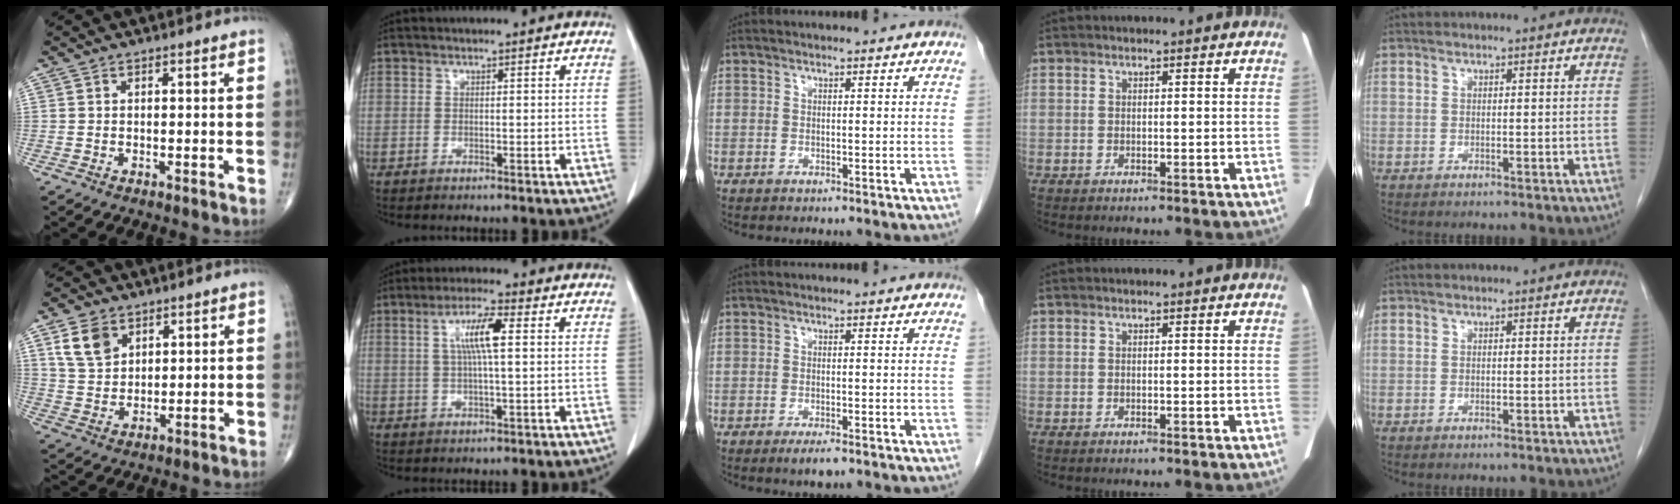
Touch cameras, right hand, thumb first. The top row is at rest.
{"thumb": {"total": 7.3, "force": [3.6, 5.0, 3.8], "torque": [-0.056, -0.014, 0.075]}, "index": {"total": 7.0, "force": [1.5, 1.0, 6.7], "torque": [-0.128, 0.009, 0.028]}, "middle": {"total": 2.6, "force": [-1.7, 0.6, 1.8], "torque": [-0.031, -0.003, -0.025]}}